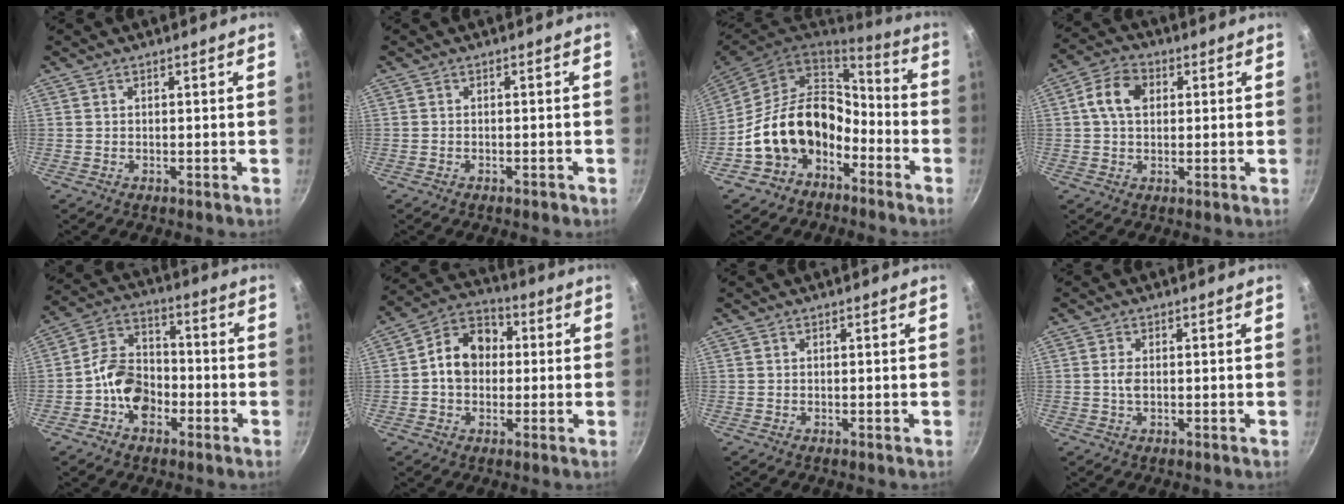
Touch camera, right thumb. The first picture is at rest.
{"total": 0.9, "force": [-0.7, 0.4, 0.4], "torque": [-0.007, 0.009, -0.006]}
{"total": 17.2, "force": [-6.4, 12.6, 9.9], "torque": [-0.143, 0.075, -0.111]}
{"total": 7.7, "force": [1.6, 5.3, 5.3], "torque": [-0.087, 0.015, 0.017]}
{"total": 10.6, "force": [-3.6, 7.7, 6.3], "torque": [-0.082, 0.041, -0.076]}
{"total": 10.5, "force": [0.3, 8.3, 6.4], "torque": [-0.070, 0.028, -0.014]}
{"total": 0.0}
{"total": 1.8, "force": [-0.1, 0.9, 1.6], "torque": [-0.032, 0.000, -0.002]}